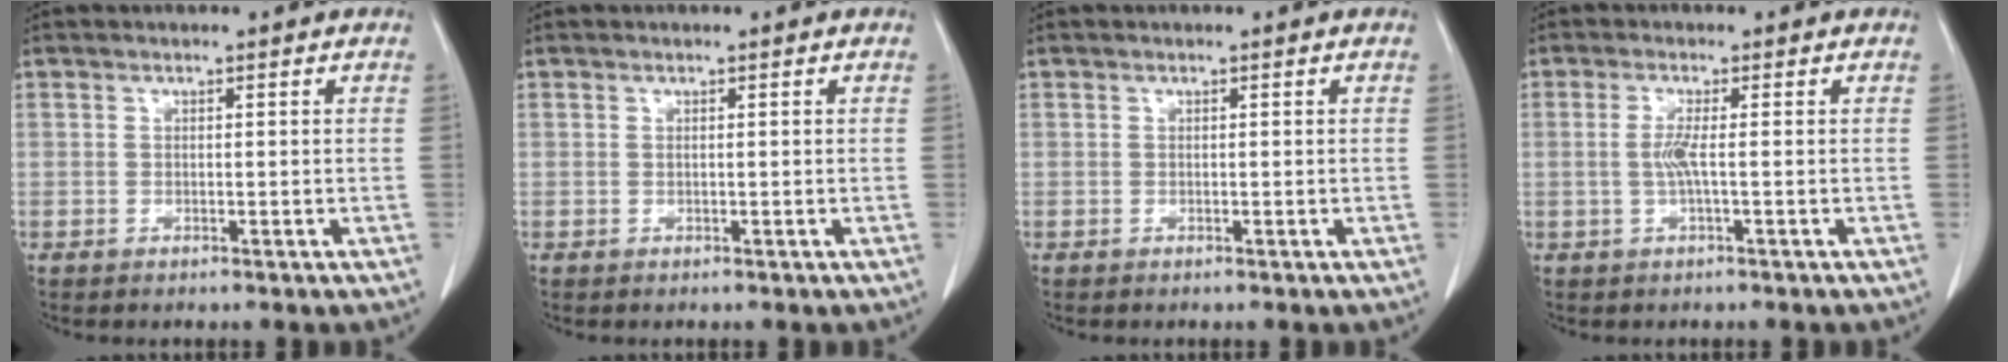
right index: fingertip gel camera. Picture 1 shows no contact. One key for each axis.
{"total": 0.0}
{"total": 0.0}
{"total": 2.5, "fx": -0.2, "fy": -0.1, "fz": 2.5, "tx": -0.057, "ty": -0.001, "tz": -0.005}